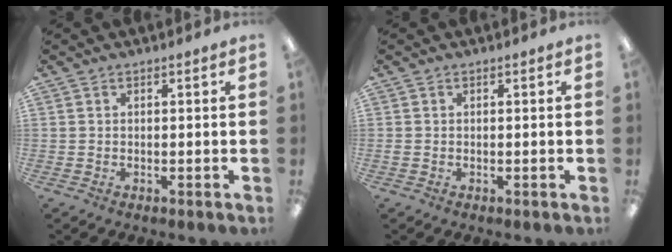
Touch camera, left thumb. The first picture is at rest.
{"total": 0.7, "force": [0.1, 0.4, 0.6], "torque": [-0.011, 0.002, 0.001]}